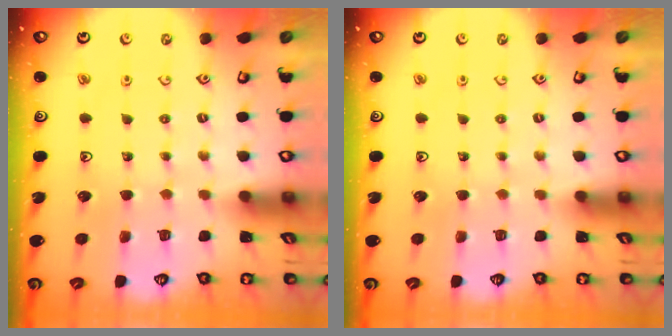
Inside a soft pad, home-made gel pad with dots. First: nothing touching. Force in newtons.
{"total": 0.0}